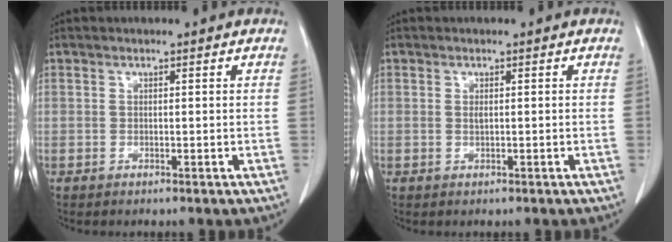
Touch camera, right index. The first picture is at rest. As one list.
[{"total": 0.7, "force": [0.1, 0.2, 0.7], "torque": [-0.017, -0.003, 0.002]}]